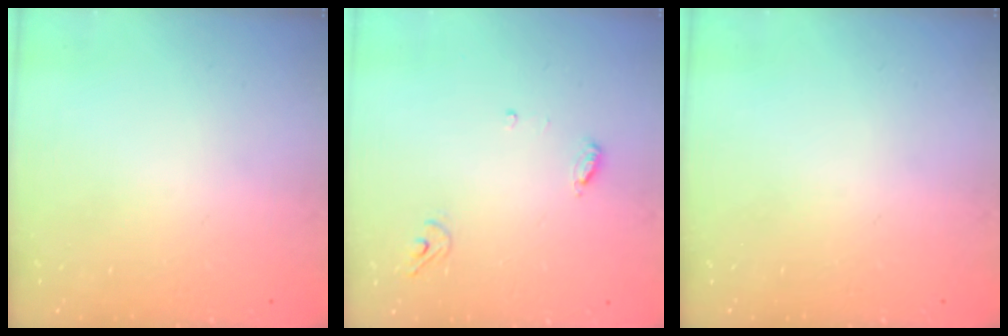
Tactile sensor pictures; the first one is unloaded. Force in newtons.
{"total": 5.0, "press": 5.0, "slide": 0.4}
{"total": 0.0}